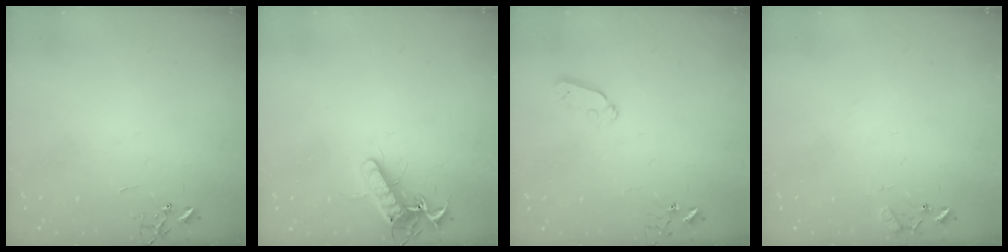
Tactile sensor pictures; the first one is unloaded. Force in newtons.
{"total": 13.6, "press": 13.6, "slide": 1.4}
{"total": 4.7, "press": 4.6, "slide": 0.9}
{"total": 8.4, "press": 8.4, "slide": 0.7}